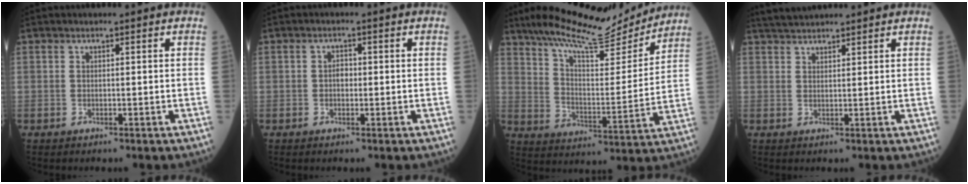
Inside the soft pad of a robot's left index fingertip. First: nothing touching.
{"total": 1.4, "force": [-0.3, 1.0, 1.0], "torque": [-0.016, 0.001, -0.006]}
{"total": 16.7, "force": [15.1, 2.5, 6.7], "torque": [-0.116, -0.010, 0.234]}
{"total": 4.6, "force": [4.3, 0.7, 1.5], "torque": [-0.029, 0.027, 0.079]}